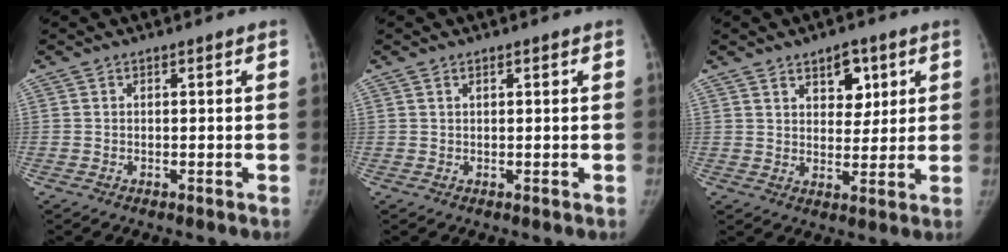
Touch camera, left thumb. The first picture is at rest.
{"total": 0.5, "force": [0.4, 0.2, 0.3], "torque": [-0.005, 0.001, 0.006]}
{"total": 6.9, "force": [3.4, 4.2, 4.2], "torque": [-0.027, -0.020, 0.051]}